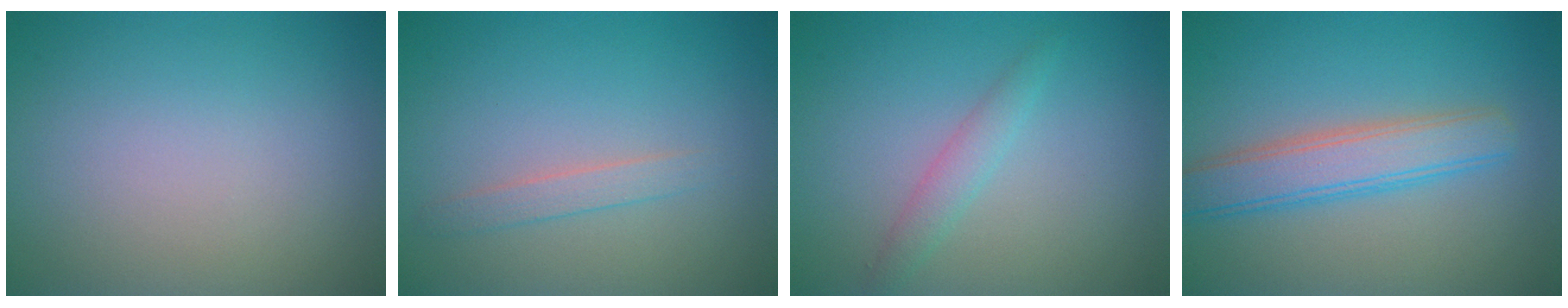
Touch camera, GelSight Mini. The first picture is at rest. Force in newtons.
{"total": 1.4, "press": 1.4, "slide": 0.1}
{"total": 1.7, "press": 1.7, "slide": 0.1}
{"total": 4.4, "press": 4.4, "slide": 0.1}